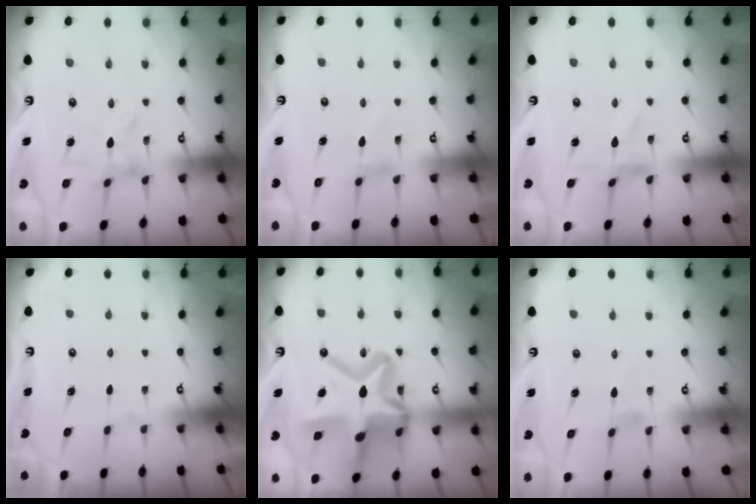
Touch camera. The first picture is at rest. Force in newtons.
{"total": 0.6, "press": 0.6, "slide": 0.1}
{"total": 0.0}
{"total": 0.0}
{"total": 24.3, "press": 24.2, "slide": 2.1}
{"total": 1.1, "press": 1.1, "slide": 0.1}